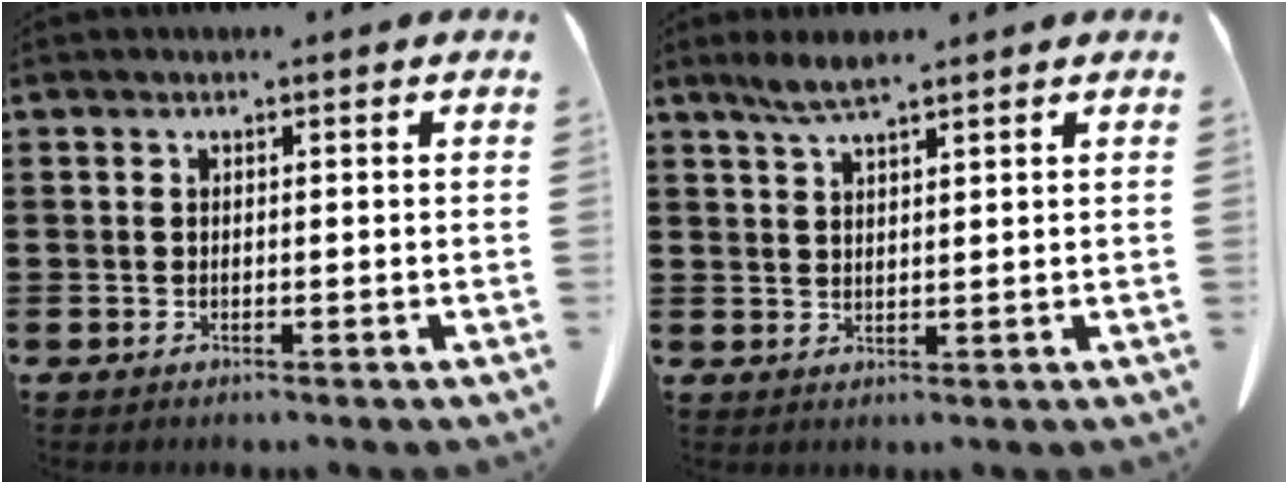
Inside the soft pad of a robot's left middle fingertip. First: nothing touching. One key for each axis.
{"total": 3.5, "fx": 2.6, "fy": 0.3, "fz": 2.3, "tx": -0.051, "ty": 0.003, "tz": 0.047}